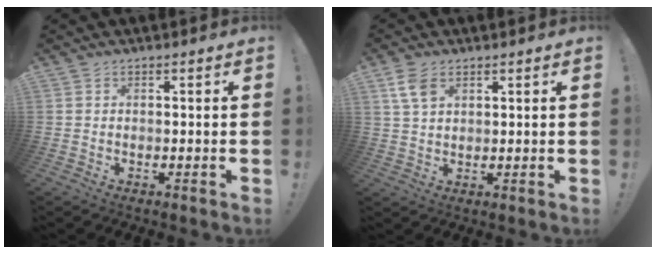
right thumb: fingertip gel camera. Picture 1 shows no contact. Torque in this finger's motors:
{"motor_torque": [0.04, 0.10, 0.21, 0.37, 0.07]}